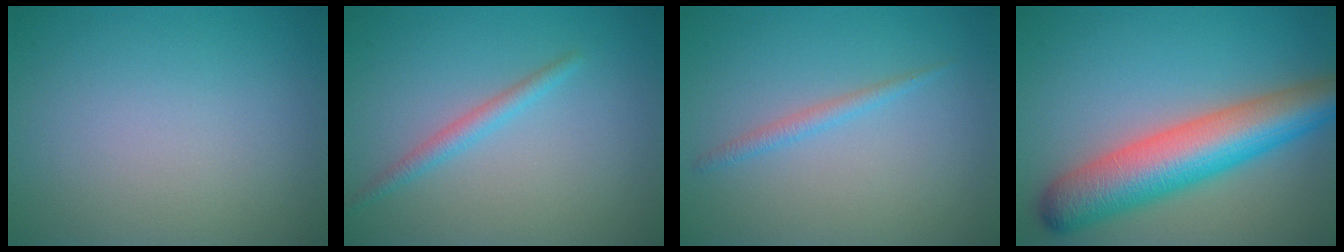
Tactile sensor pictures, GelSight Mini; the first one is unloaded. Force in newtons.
{"total": 1.7, "press": 1.7, "slide": 0.1}
{"total": 1.2, "press": 1.2, "slide": 0.0}
{"total": 9.1, "press": 9.1, "slide": 0.3}